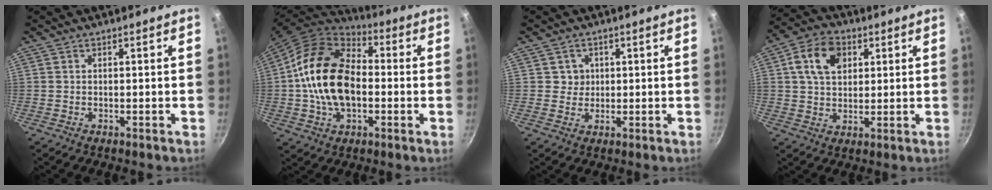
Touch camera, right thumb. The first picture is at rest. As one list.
[{"total": 19.7, "force": [-0.6, 13.0, 14.8], "torque": [-0.244, 0.028, -0.023]}, {"total": 2.8, "force": [0.6, 2.7, 0.4], "torque": [0.016, 0.003, 0.006]}, {"total": 10.3, "force": [3.2, 7.3, 6.5], "torque": [-0.096, 0.008, 0.046]}]